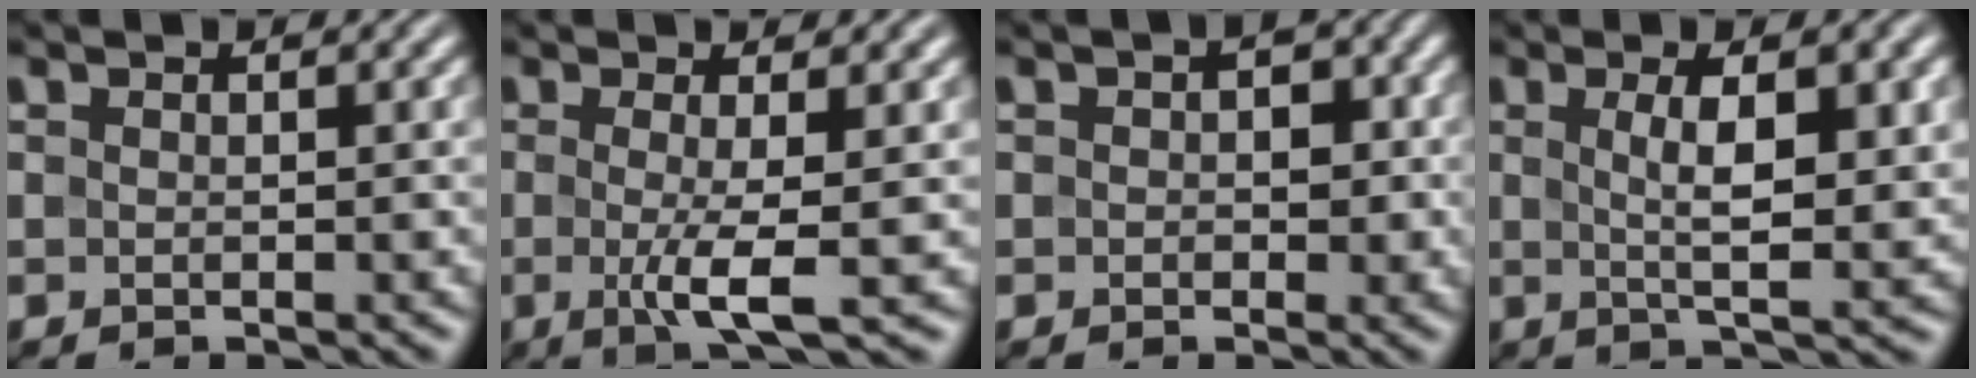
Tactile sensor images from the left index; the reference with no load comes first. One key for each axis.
{"total": 4.0, "fx": -0.5, "fy": 0.7, "fz": 4.0, "tx": -0.071, "ty": -0.011, "tz": -0.009}
{"total": 2.5, "fx": 0.1, "fy": 1.9, "fz": 1.5, "tx": -0.006, "ty": -0.001, "tz": -0.002}
{"total": 5.3, "fx": 0.9, "fy": 1.5, "fz": 5.0, "tx": -0.080, "ty": 0.001, "tz": 0.017}